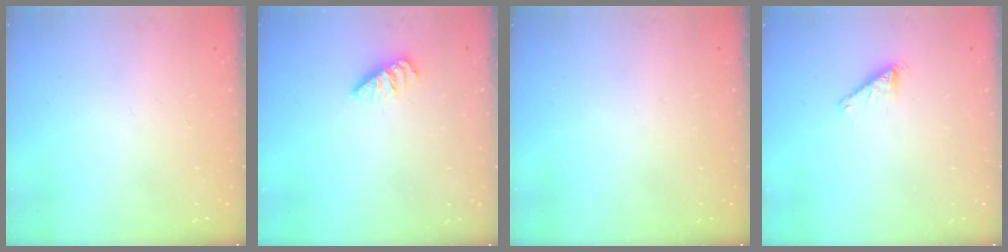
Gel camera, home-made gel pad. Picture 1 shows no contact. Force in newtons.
{"total": 0.0}
{"total": 0.0}
{"total": 2.1, "press": 2.0, "slide": 0.3}